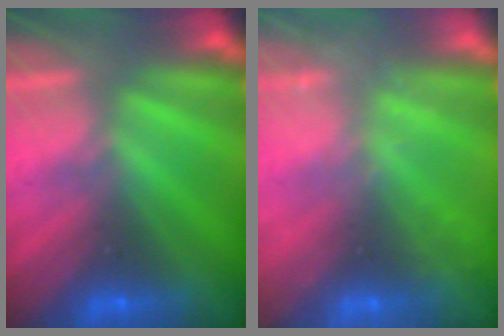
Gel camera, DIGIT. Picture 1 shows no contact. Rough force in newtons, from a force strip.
{"total": 2.3}